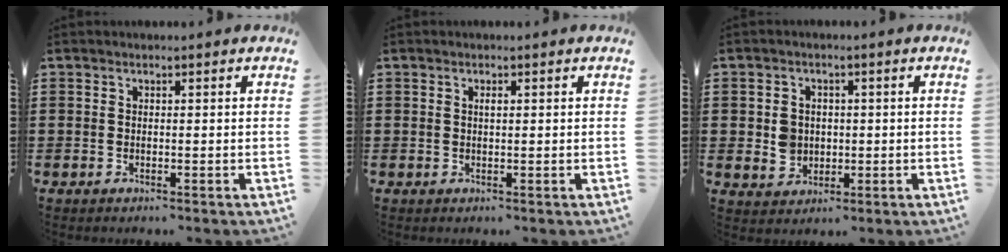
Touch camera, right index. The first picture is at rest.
{"total": 0.7, "force": [0.1, 0.2, 0.7], "torque": [-0.014, -0.001, 0.002]}
{"total": 3.5, "force": [0.0, 3.2, 1.5], "torque": [-0.039, 0.009, -0.002]}